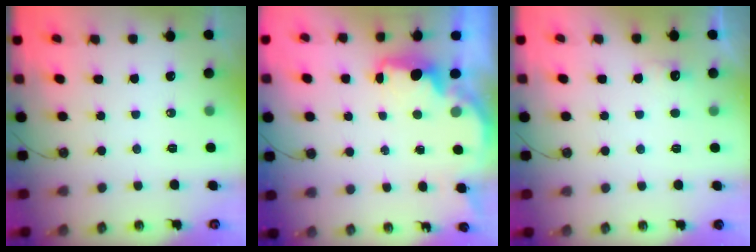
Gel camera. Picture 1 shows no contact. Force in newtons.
{"total": 2.1, "press": 2.0, "slide": 0.6}
{"total": 4.4, "press": 4.2, "slide": 1.2}